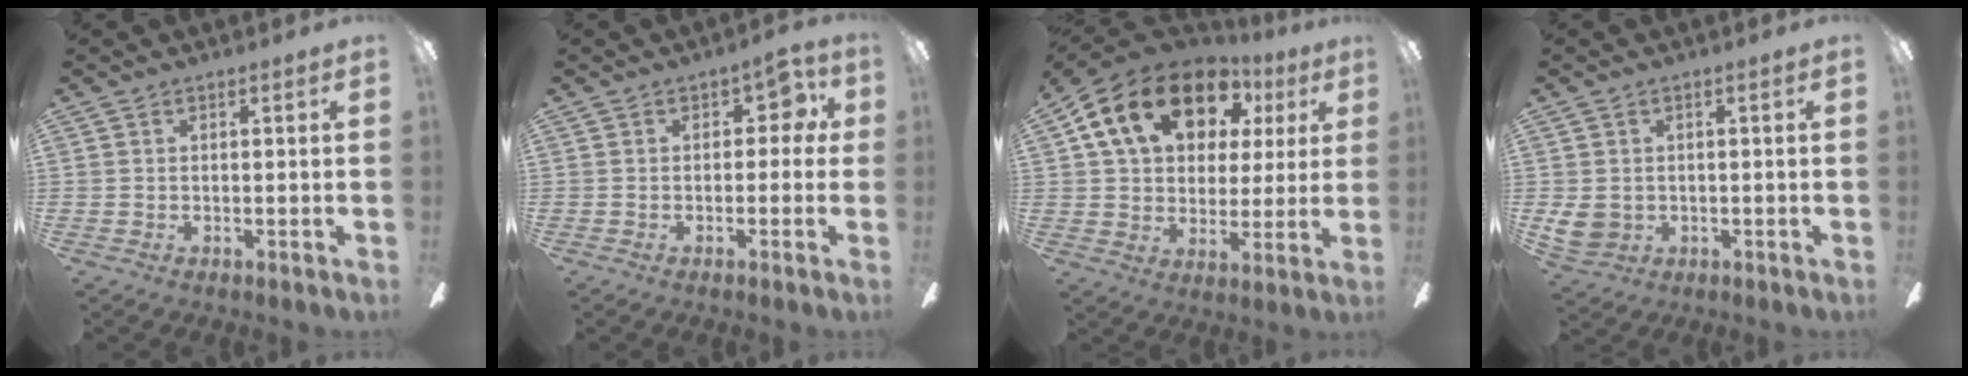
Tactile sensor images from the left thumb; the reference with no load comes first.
{"total": 4.5, "force": [0.9, 3.0, 3.2], "torque": [-0.040, 0.002, 0.010]}
{"total": 19.1, "force": [9.3, 12.7, 10.8], "torque": [-0.189, -0.022, 0.168]}
{"total": 4.4, "force": [0.1, 3.9, 2.1], "torque": [-0.045, -0.001, 0.002]}